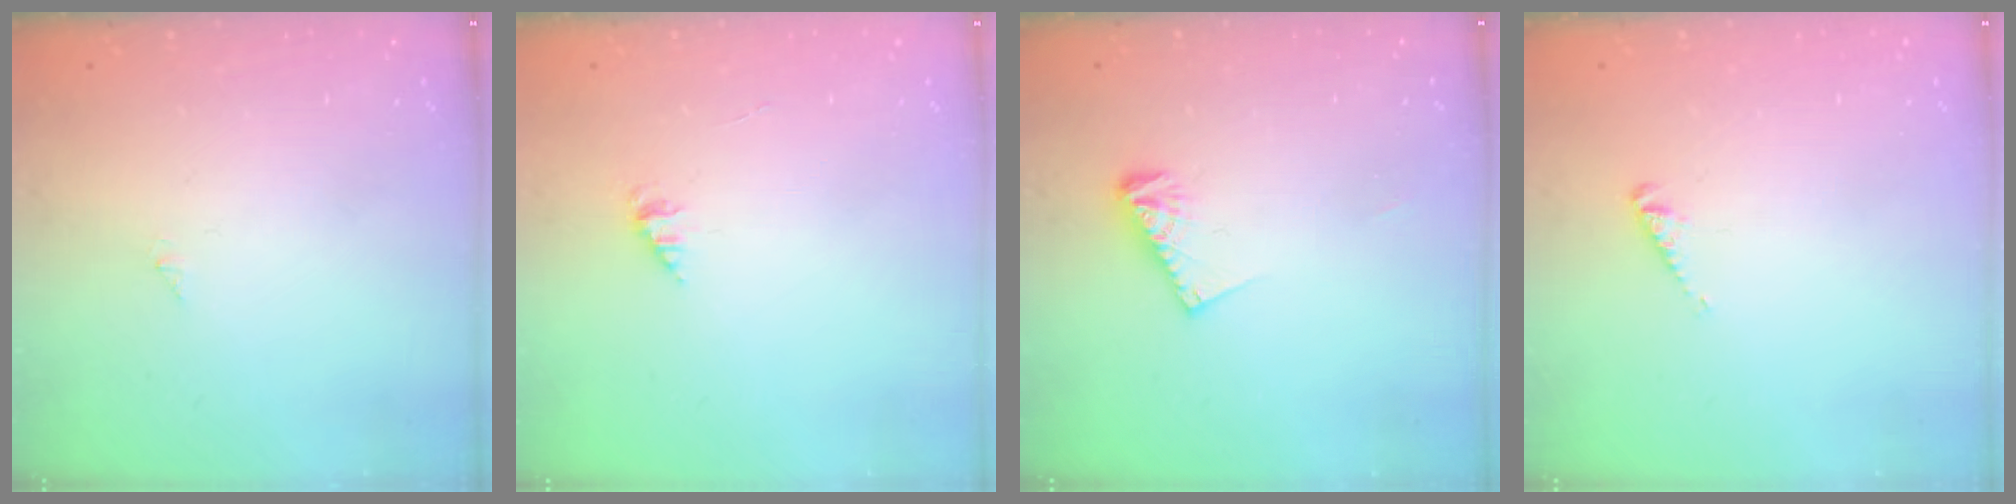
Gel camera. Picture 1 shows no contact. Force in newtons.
{"total": 1.7, "press": 1.7, "slide": 0.2}
{"total": 6.7, "press": 6.7, "slide": 1.0}
{"total": 2.8, "press": 2.7, "slide": 0.3}